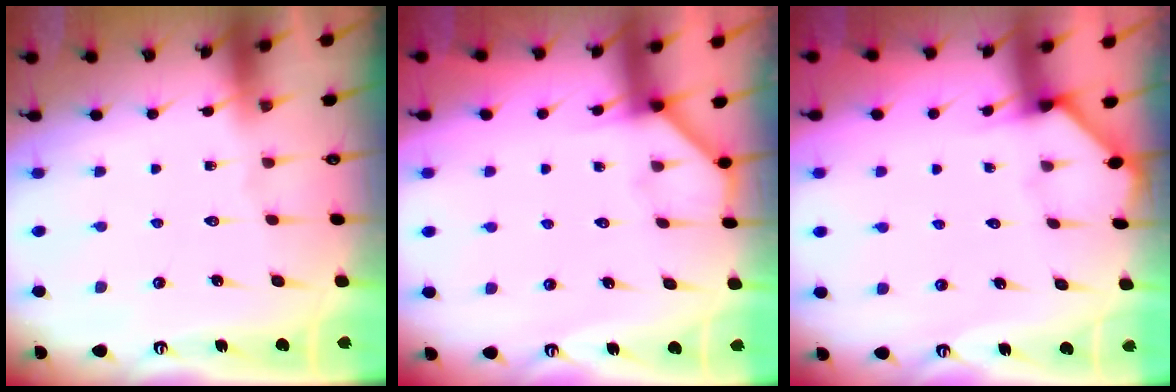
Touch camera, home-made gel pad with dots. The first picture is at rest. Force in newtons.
{"total": 2.9, "press": 2.9, "slide": 0.5}
{"total": 1.7, "press": 1.6, "slide": 0.2}